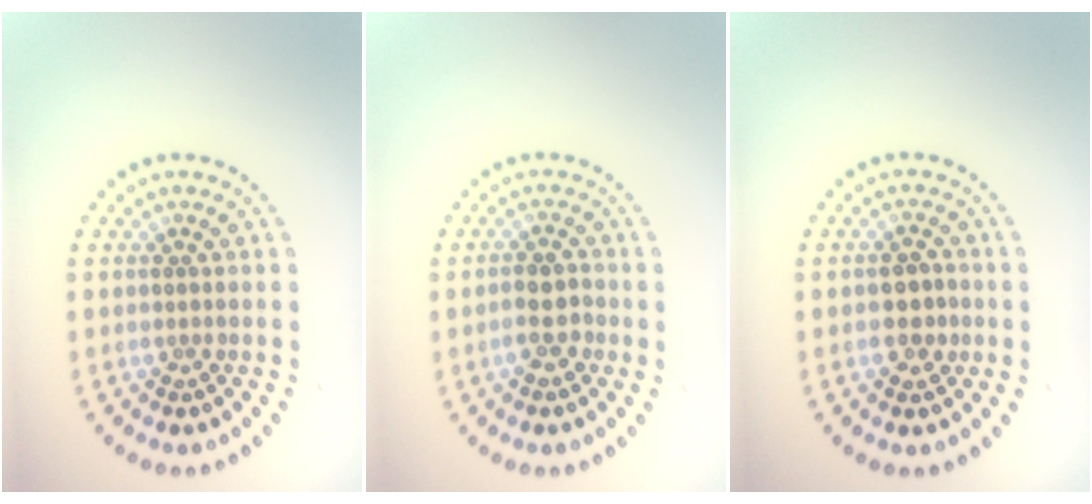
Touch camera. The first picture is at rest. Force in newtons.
{"total": 2.3, "press": 2.2, "slide": 0.7}
{"total": 2.3, "press": 2.3, "slide": 0.4}